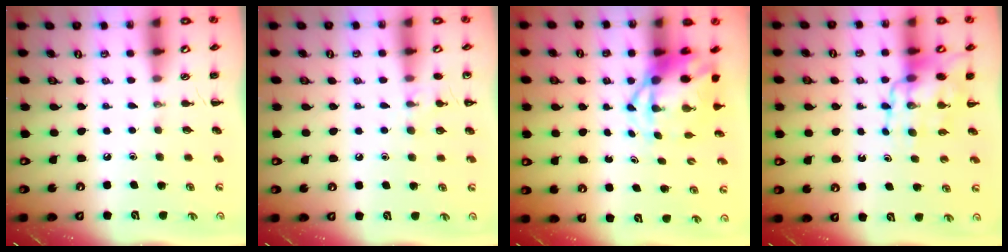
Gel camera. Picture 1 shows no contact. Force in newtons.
{"total": 7.8, "press": 7.4, "slide": 2.3}
{"total": 7.2, "press": 6.9, "slide": 2.1}
{"total": 11.0, "press": 10.7, "slide": 2.7}